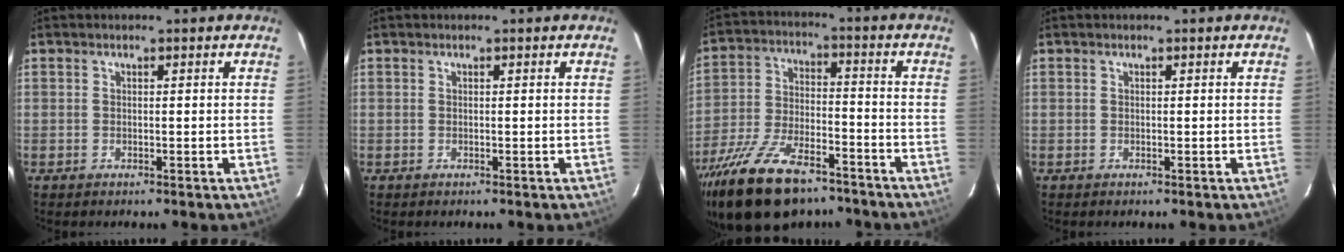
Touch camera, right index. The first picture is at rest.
{"total": 0.0}
{"total": 19.7, "force": [-14.1, 8.3, 10.9], "torque": [-0.225, -0.024, -0.237]}
{"total": 0.0}